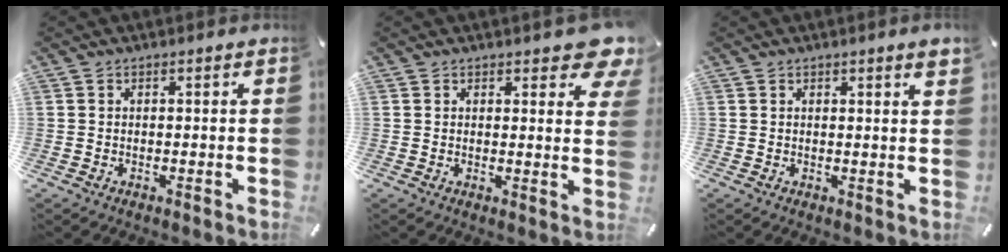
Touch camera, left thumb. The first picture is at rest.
{"total": 7.0, "force": [4.7, 3.0, 4.3], "torque": [-0.048, -0.031, 0.079]}
{"total": 1.8, "force": [1.2, 0.1, 1.3], "torque": [-0.028, 0.000, 0.020]}